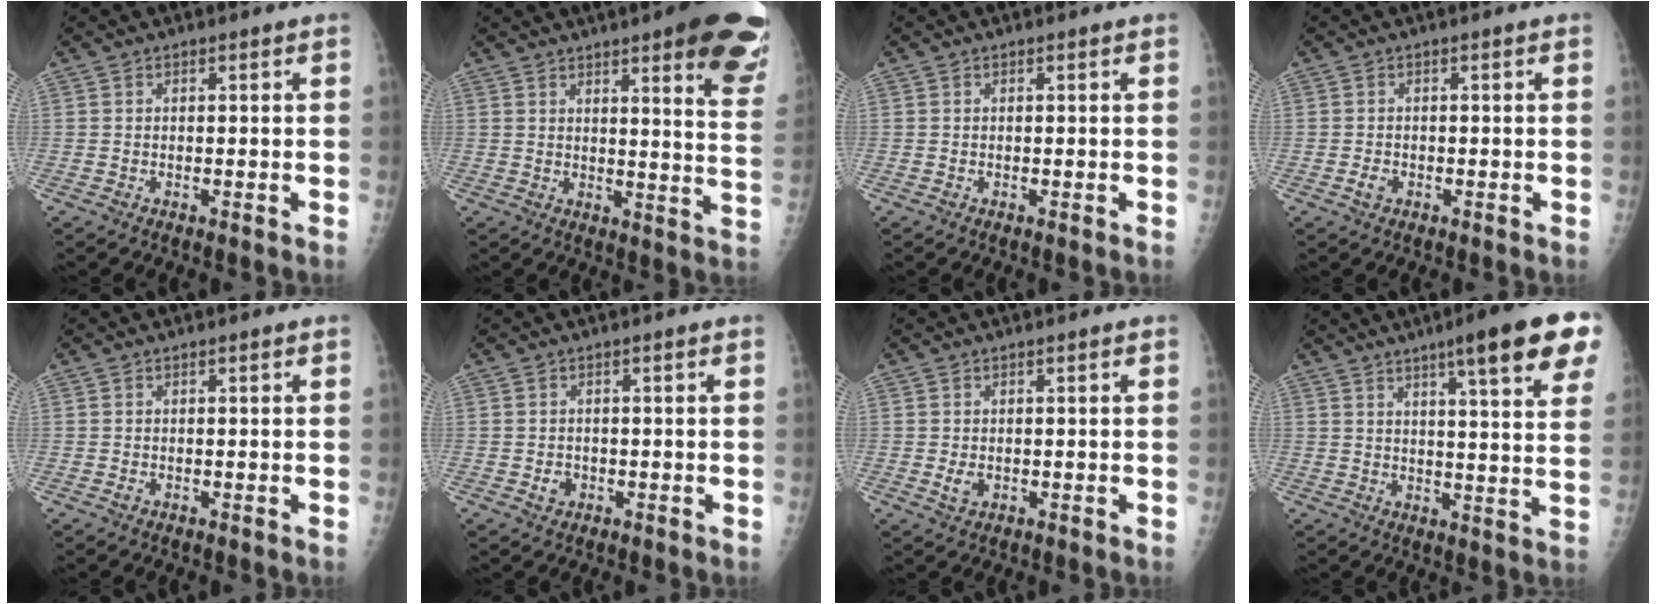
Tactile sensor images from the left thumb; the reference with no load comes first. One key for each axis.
{"total": 19.2, "fx": 10.8, "fy": 3.8, "fz": 15.5, "tx": -0.166, "ty": -0.046, "tz": 0.119}
{"total": 0.0}
{"total": 1.5, "fx": -0.6, "fy": 1.0, "fz": 0.8, "tx": -0.017, "ty": 0.003, "tz": -0.011}
{"total": 0.6, "fx": 0.0, "fy": 0.3, "fz": 0.4, "tx": -0.006, "ty": 0.004, "tz": 0.002}
{"total": 1.8, "fx": -0.5, "fy": 1.5, "fz": 0.7, "tx": -0.006, "ty": 0.004, "tz": -0.005}
{"total": 1.9, "fx": -0.1, "fy": 1.3, "fz": 1.4, "tx": -0.022, "ty": -0.003, "tz": 0.000}
{"total": 17.3, "fx": 9.7, "fy": 2.3, "fz": 14.1, "tx": -0.172, "ty": -0.032, "tz": 0.124}